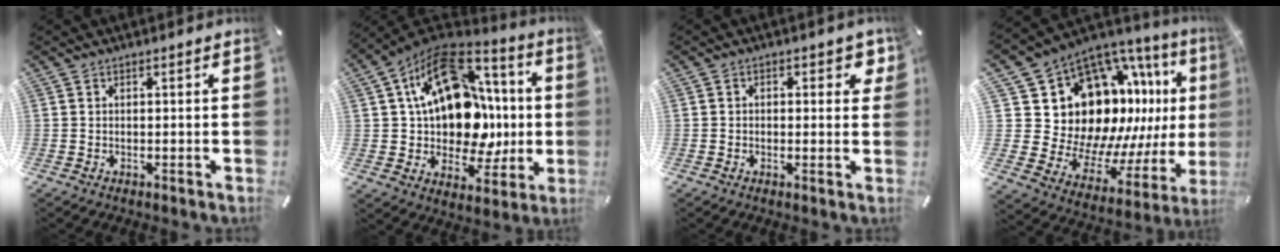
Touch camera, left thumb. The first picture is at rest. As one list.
[{"total": 21.7, "force": [3.5, 15.7, 14.6], "torque": [-0.244, -0.027, 0.063]}, {"total": 3.1, "force": [0.5, 2.0, 2.3], "torque": [-0.015, -0.003, -0.001]}, {"total": 18.9, "force": [5.8, 15.0, 9.9], "torque": [-0.182, -0.099, 0.149]}]